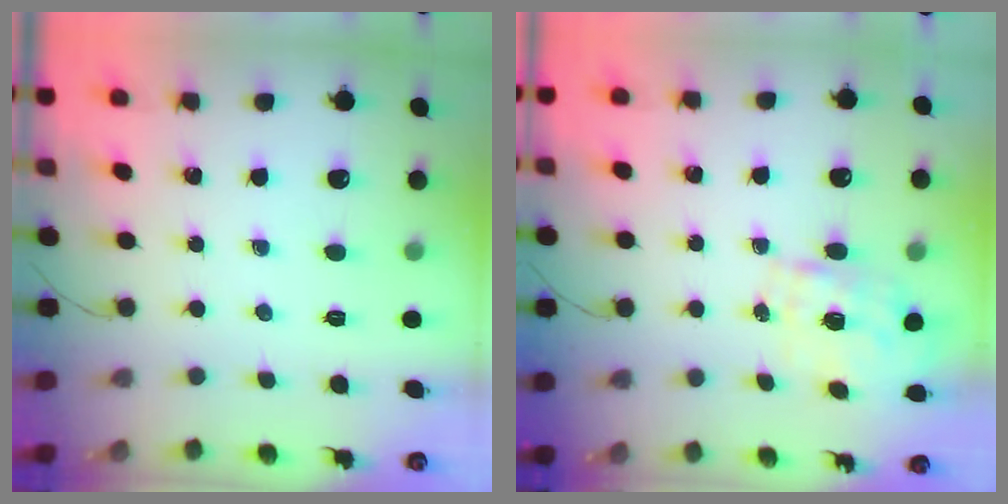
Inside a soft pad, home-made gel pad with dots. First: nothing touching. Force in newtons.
{"total": 1.6, "press": 1.4, "slide": 0.8}